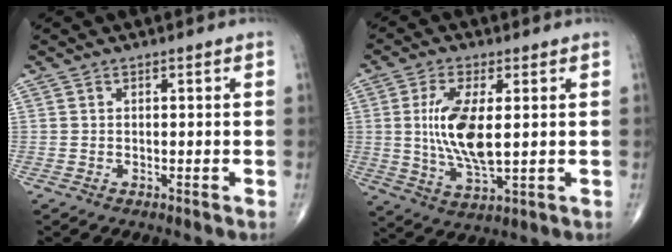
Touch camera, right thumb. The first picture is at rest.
{"total": 11.6, "force": [1.1, 4.5, 10.6], "torque": [-0.218, -0.016, 0.026]}